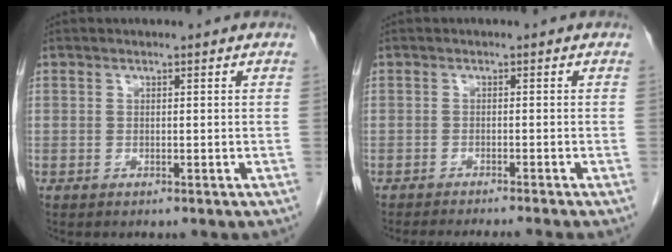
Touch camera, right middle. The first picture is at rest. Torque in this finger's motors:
{"motor_torque": [0.07, -0.05, 0.01, 0.04]}